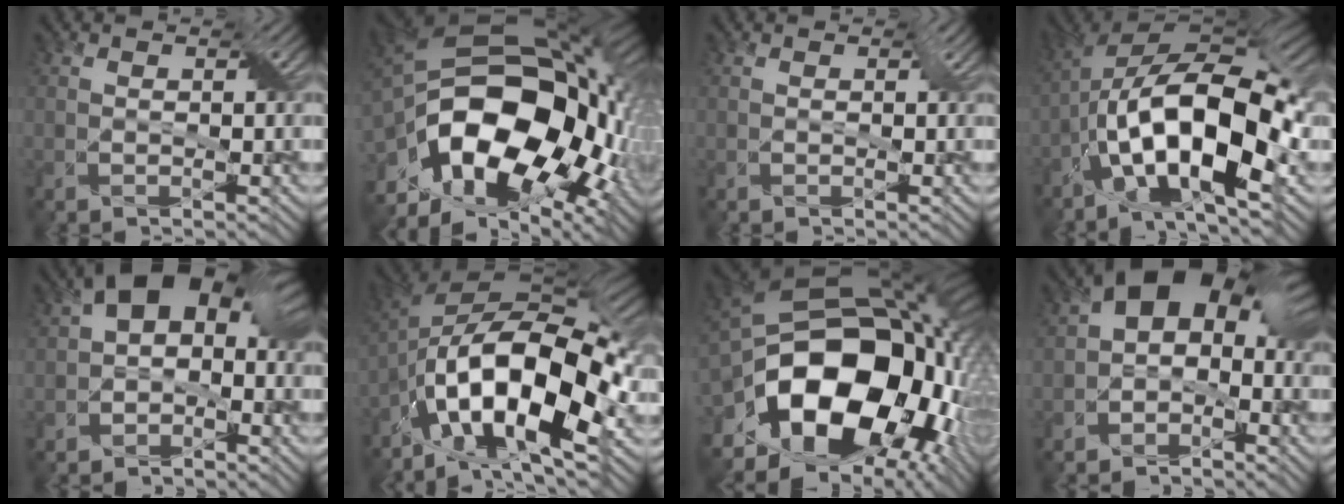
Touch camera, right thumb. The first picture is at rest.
{"total": 20.4, "force": [-4.4, 12.7, 15.4], "torque": [-0.337, -0.028, -0.066]}
{"total": 0.5, "force": [0.2, 0.4, 0.3], "torque": [-0.002, 0.003, 0.000]}
{"total": 16.9, "force": [-4.7, 7.0, 14.7], "torque": [-0.268, 0.011, -0.093]}
{"total": 10.5, "force": [0.4, 7.1, 7.7], "torque": [-0.102, -0.001, 0.009]}
{"total": 17.7, "force": [-6.4, 7.8, 14.6], "torque": [-0.283, 0.005, -0.125]}
{"total": 22.0, "force": [-4.4, 14.9, 15.6], "torque": [-0.325, -0.046, -0.050]}
{"total": 11.2, "force": [-0.8, 7.7, 8.0], "torque": [-0.109, 0.001, -0.010]}